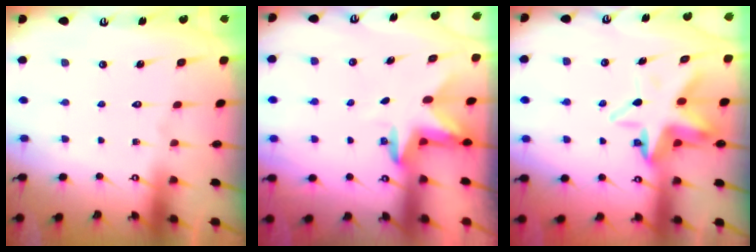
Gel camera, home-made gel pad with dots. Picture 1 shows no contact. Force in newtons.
{"total": 2.9, "press": 2.8, "slide": 0.7}
{"total": 9.4, "press": 9.2, "slide": 2.0}